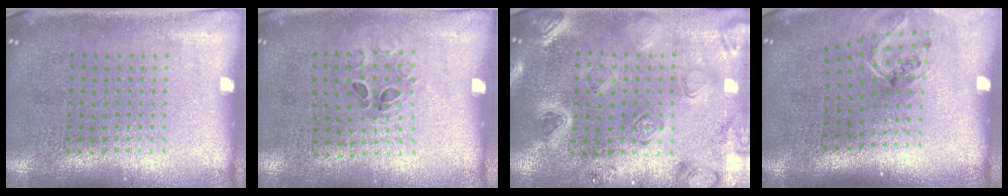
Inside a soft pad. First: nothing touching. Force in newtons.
{"total": 1.2, "press": 0.7, "slide": 1.0}
{"total": 2.2, "press": 2.2, "slide": 0.4}
{"total": 1.3, "press": 1.1, "slide": 0.7}